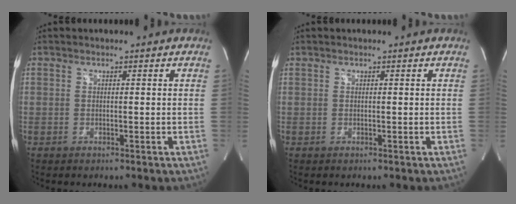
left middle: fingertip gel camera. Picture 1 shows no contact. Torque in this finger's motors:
{"motor_torque": [0.29, -0.28, -0.11, 0.02]}